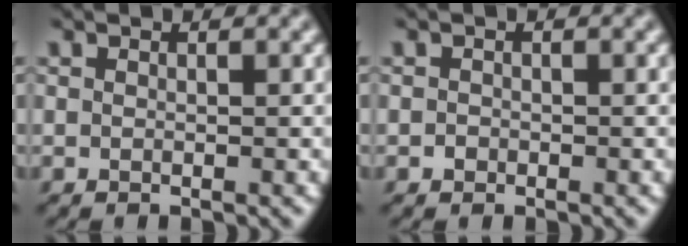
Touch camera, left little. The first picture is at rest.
{"total": 0.6, "force": [-0.3, 0.5, 0.1], "torque": [0.001, -0.003, -0.008]}